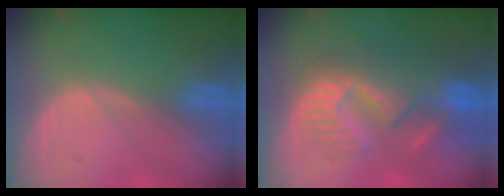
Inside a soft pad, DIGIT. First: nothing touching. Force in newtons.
{"total": 10.9, "press": 9.8, "slide": 4.9}